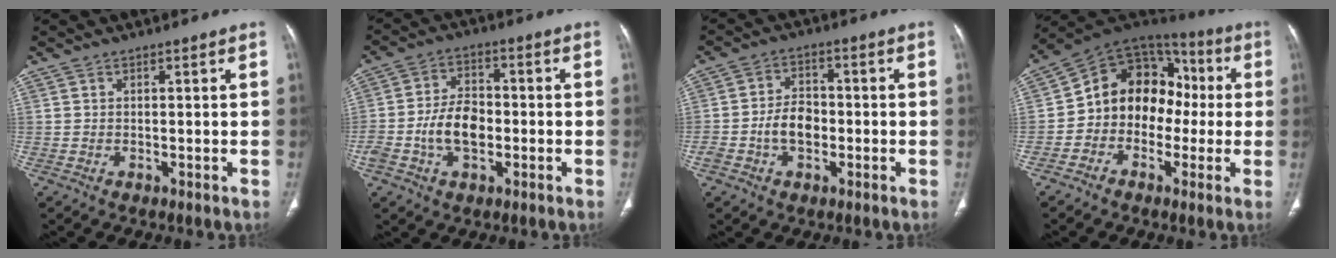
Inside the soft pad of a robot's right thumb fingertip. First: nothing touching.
{"total": 8.7, "force": [-2.0, 5.6, 6.4], "torque": [-0.111, 0.020, -0.039]}
{"total": 6.4, "force": [-1.6, 4.4, 4.3], "torque": [-0.068, 0.022, -0.034]}
{"total": 15.0, "force": [-1.1, 12.1, 8.9], "torque": [-0.086, 0.055, -0.034]}